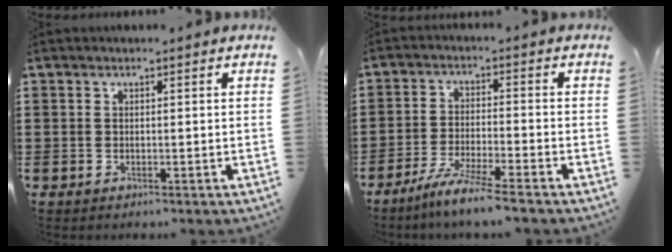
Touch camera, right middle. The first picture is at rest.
{"total": 5.9, "force": [-5.1, -0.6, 2.8], "torque": [-0.055, -0.017, -0.095]}